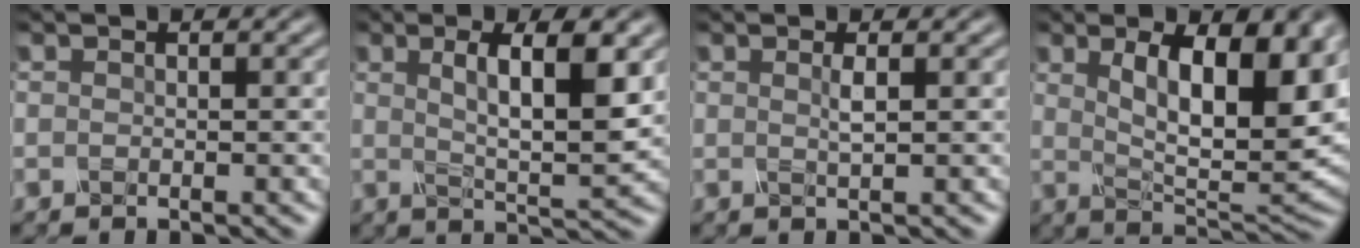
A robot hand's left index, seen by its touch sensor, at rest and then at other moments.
{"total": 6.0, "force": [1.5, 1.3, 5.7], "torque": [-0.090, -0.007, 0.033]}
{"total": 0.7, "force": [0.0, 0.0, 0.7], "torque": [-0.018, 0.001, 0.003]}
{"total": 10.3, "force": [2.7, 3.8, 9.2], "torque": [-0.138, -0.010, 0.051]}